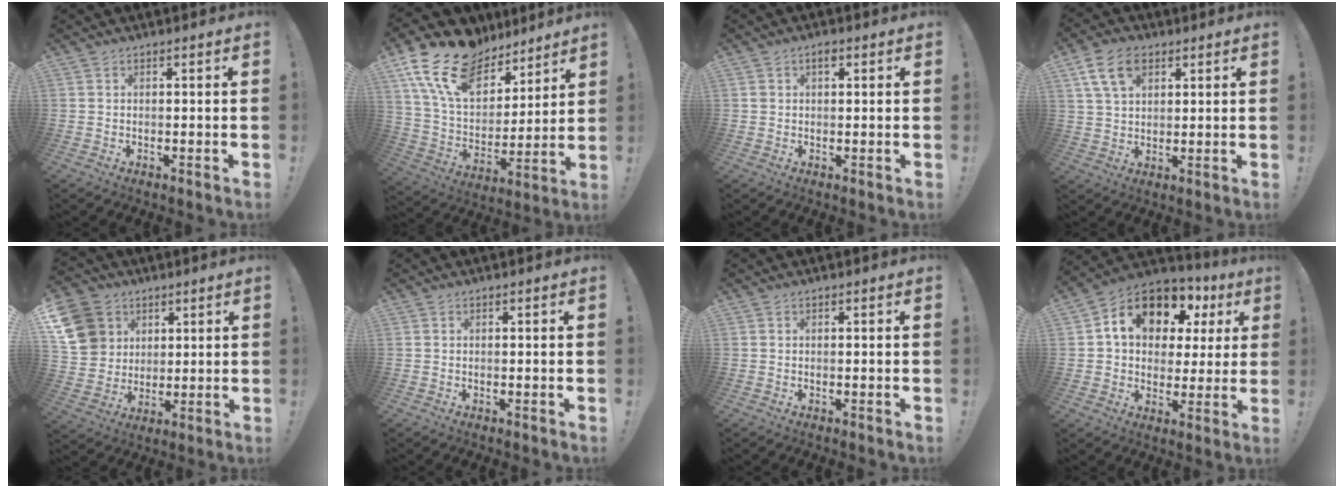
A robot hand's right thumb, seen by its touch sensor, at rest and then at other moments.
{"total": 19.7, "force": [12.0, 11.7, 10.4], "torque": [-0.196, -0.066, 0.228]}
{"total": 2.0, "force": [1.0, 1.3, 1.2], "torque": [-0.016, 0.002, 0.017]}
{"total": 10.8, "force": [5.2, 7.0, 6.4], "torque": [-0.113, -0.003, 0.103]}
{"total": 14.2, "force": [5.1, 12.1, 5.4], "torque": [-0.091, -0.020, 0.108]}
{"total": 0.0}
{"total": 0.0}
{"total": 14.9, "force": [7.3, 9.9, 8.4], "torque": [-0.140, -0.035, 0.134]}